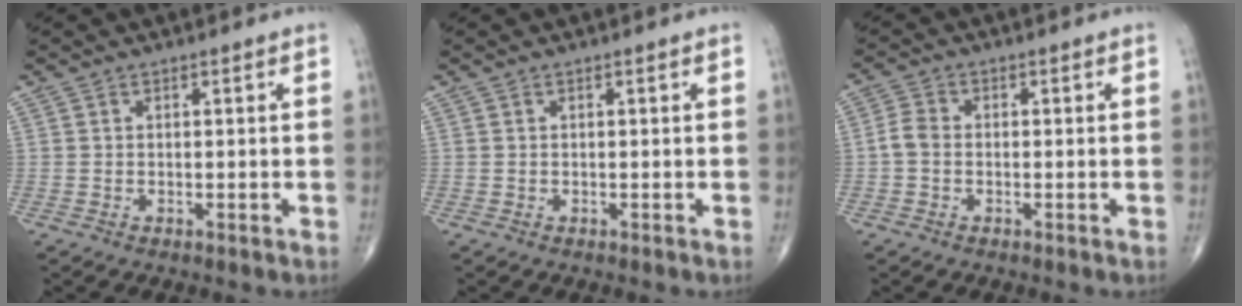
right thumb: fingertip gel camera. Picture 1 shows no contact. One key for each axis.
{"total": 0.0}
{"total": 2.9, "fx": -0.6, "fy": 2.1, "fz": 1.9, "tx": -0.036, "ty": 0.008, "tz": -0.021}